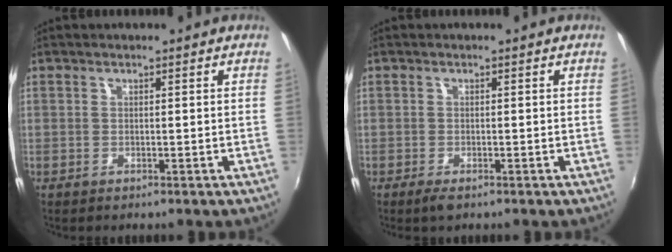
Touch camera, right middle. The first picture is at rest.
{"total": 2.0, "force": [-1.3, 0.6, 1.3], "torque": [-0.027, -0.006, -0.022]}